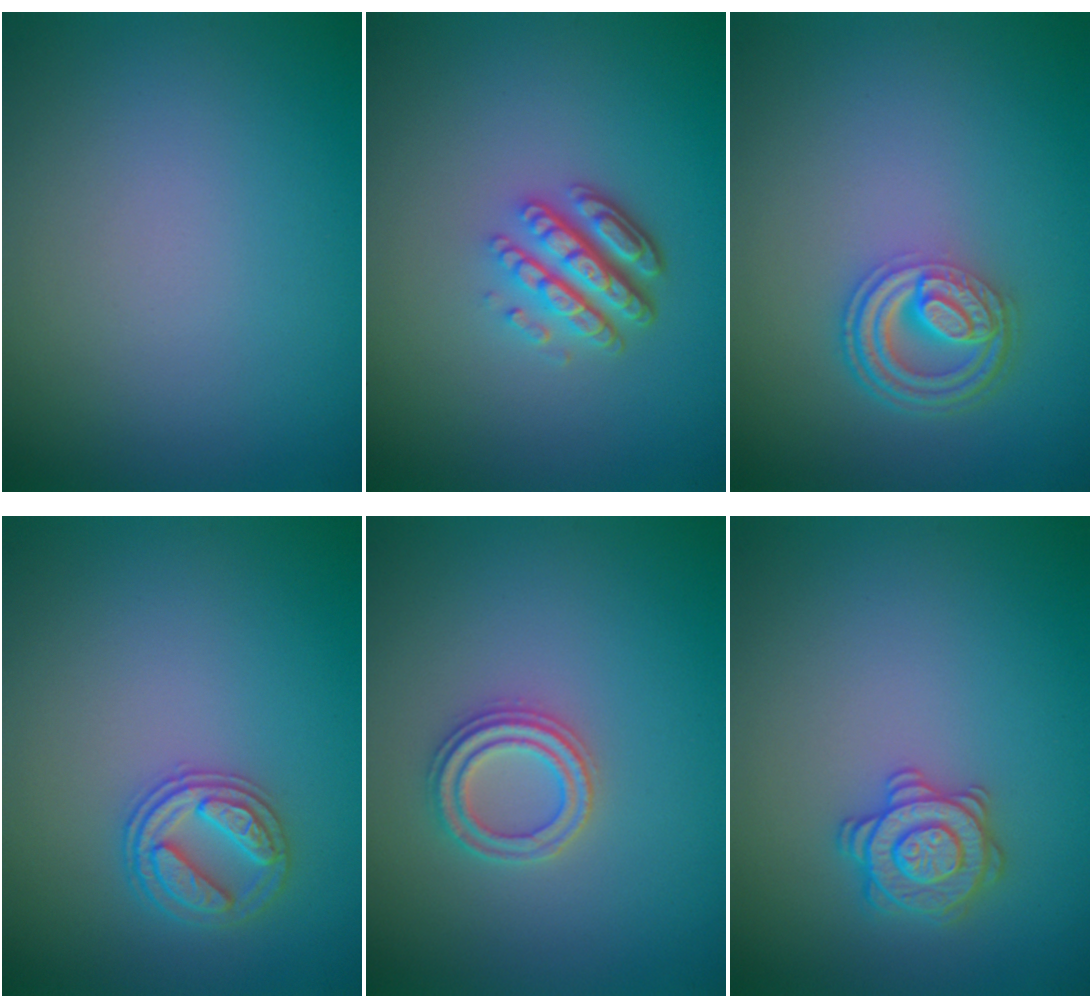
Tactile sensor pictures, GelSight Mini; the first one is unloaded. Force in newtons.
{"total": 4.7, "press": 3.4, "slide": 3.3}
{"total": 4.6, "press": 3.4, "slide": 3.0}
{"total": 2.7, "press": 2.6, "slide": 0.3}
{"total": 2.3, "press": 2.3, "slide": 0.3}
{"total": 2.9, "press": 2.9, "slide": 0.1}